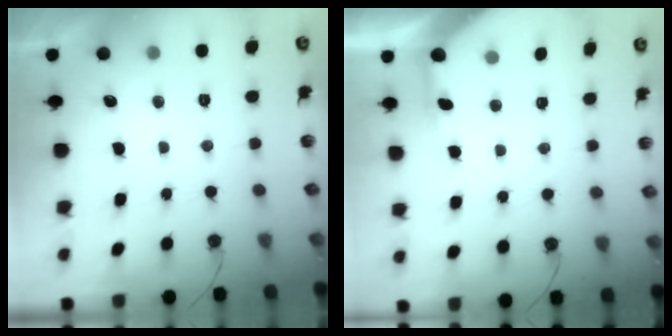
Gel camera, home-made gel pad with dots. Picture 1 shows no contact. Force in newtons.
{"total": 4.5, "press": 4.5, "slide": 0.3}